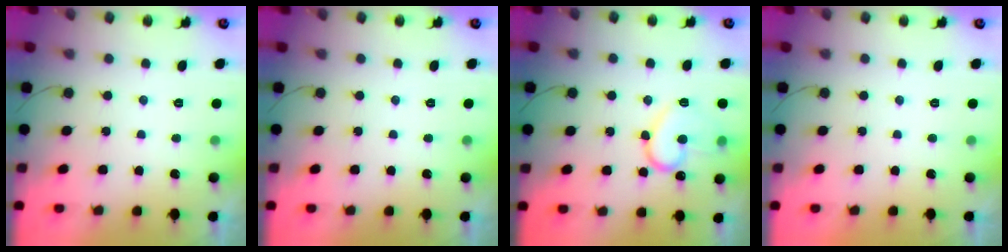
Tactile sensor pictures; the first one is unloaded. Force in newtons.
{"total": 0.0}
{"total": 15.2, "press": 15.2, "slide": 1.3}
{"total": 1.7, "press": 1.7, "slide": 0.1}